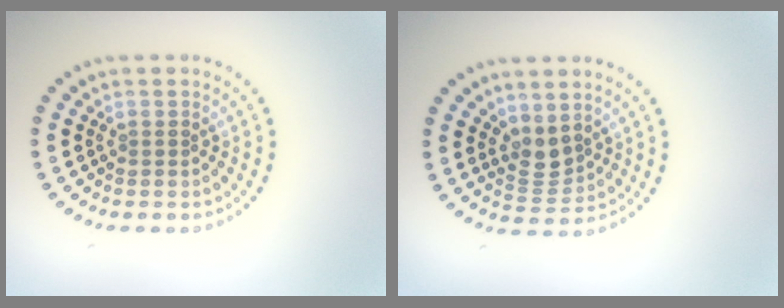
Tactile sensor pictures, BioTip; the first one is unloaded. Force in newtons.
{"total": 2.2, "press": 1.7, "slide": 1.4}